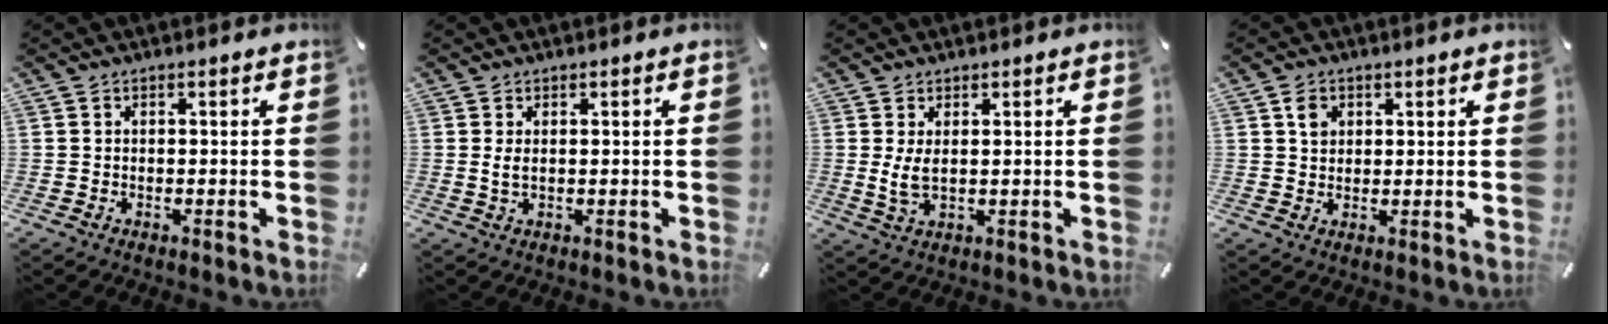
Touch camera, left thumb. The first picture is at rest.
{"total": 1.9, "force": [0.5, 0.8, 1.7], "torque": [-0.034, 0.002, 0.007]}
{"total": 4.5, "force": [1.0, 1.9, 3.9], "torque": [-0.095, -0.005, 0.014]}
{"total": 3.3, "force": [1.3, 2.8, 1.2], "torque": [-0.005, -0.004, 0.018]}